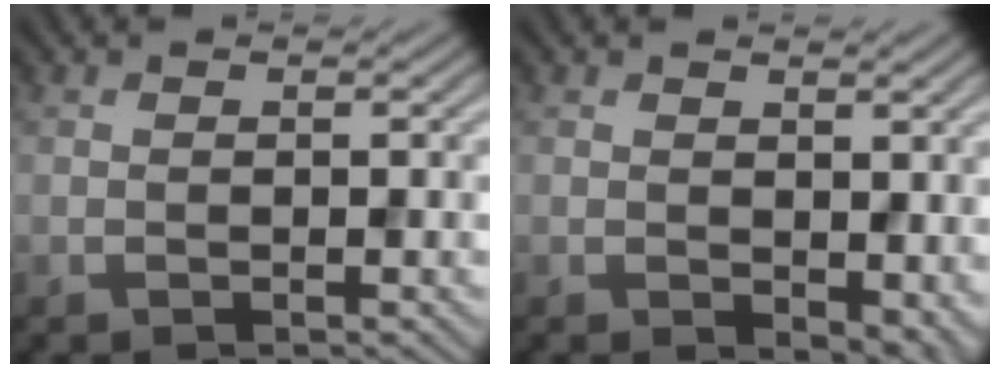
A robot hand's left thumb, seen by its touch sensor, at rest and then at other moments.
{"total": 4.1, "force": [0.0, 2.7, 3.1], "torque": [-0.049, -0.019, 0.008]}